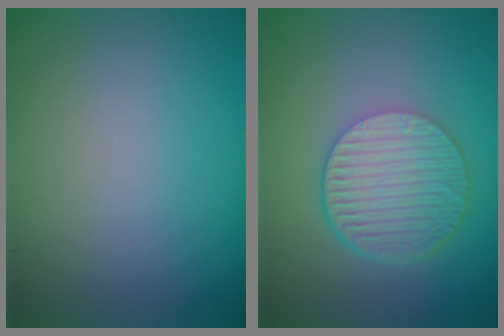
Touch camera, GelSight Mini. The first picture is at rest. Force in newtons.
{"total": 6.0, "press": 4.1, "slide": 4.4}